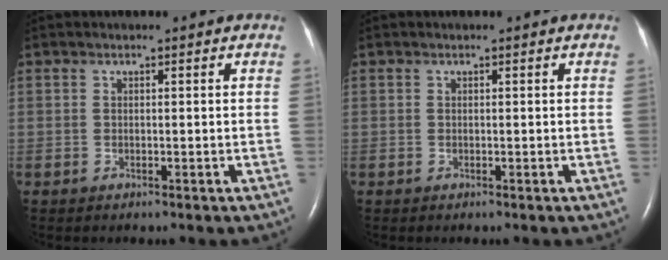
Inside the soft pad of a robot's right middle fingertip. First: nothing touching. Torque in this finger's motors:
{"motor_torque": [0.00, 0.03, -0.04, 0.01]}